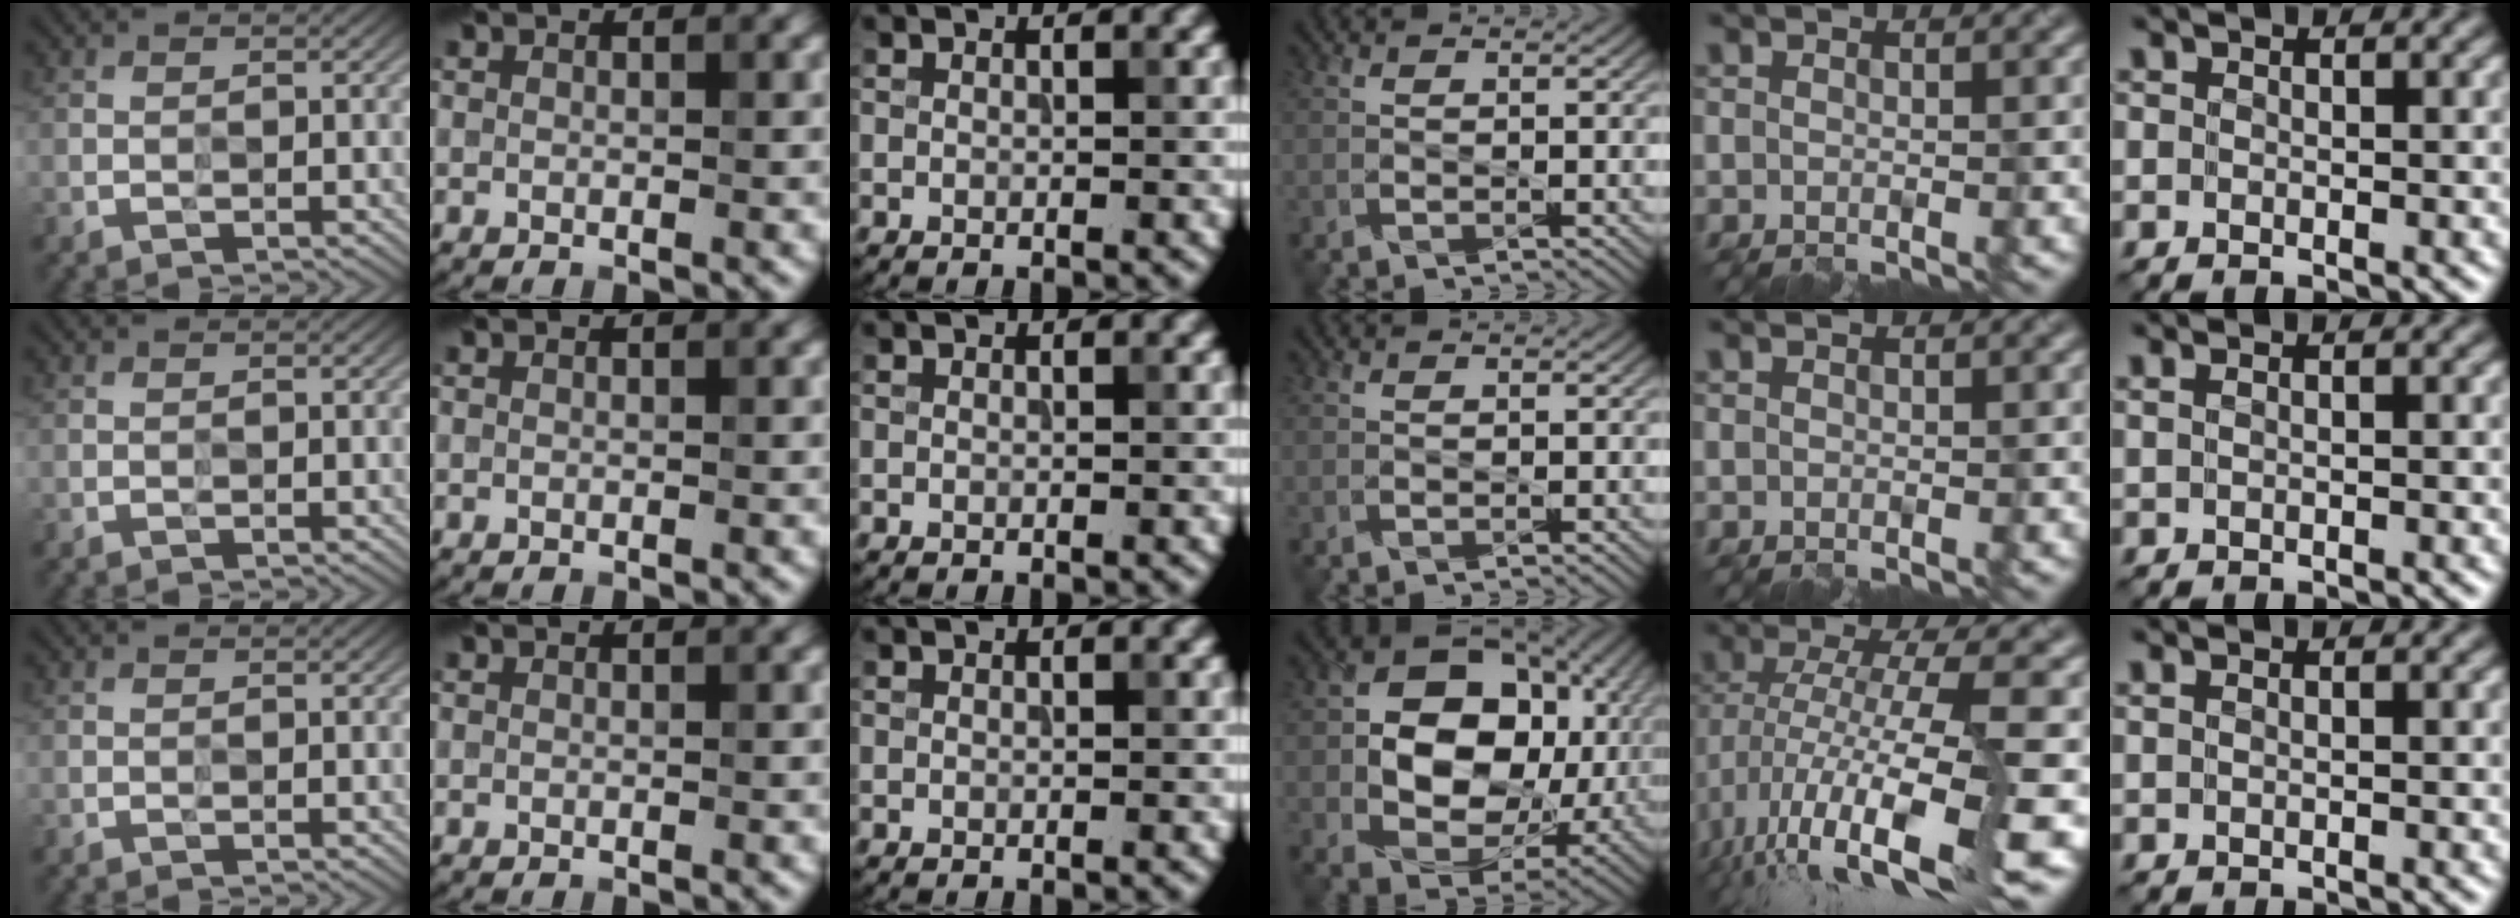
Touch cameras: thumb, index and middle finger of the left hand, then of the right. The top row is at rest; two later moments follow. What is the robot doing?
{"motion": "wipe", "object": "plastic plate"}